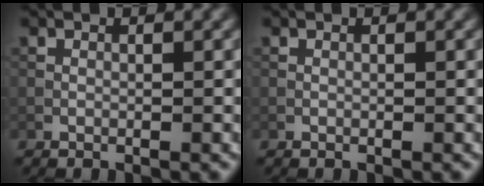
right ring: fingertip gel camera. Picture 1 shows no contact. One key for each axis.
{"total": 0.0}